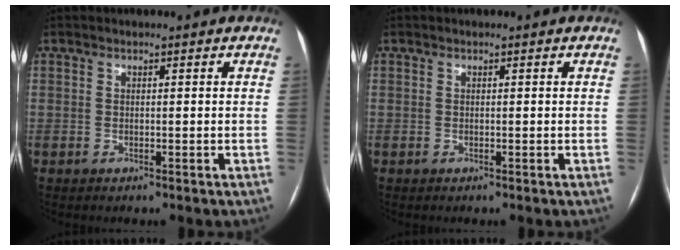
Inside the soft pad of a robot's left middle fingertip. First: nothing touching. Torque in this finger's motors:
{"motor_torque": [0.01, 0.02, 0.00, 0.00]}